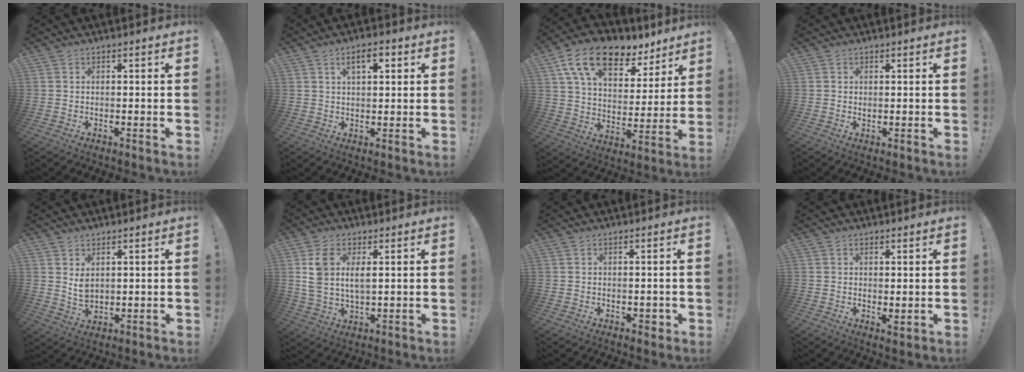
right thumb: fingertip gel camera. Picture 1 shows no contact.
{"total": 5.3, "force": [2.3, 2.1, 4.3], "torque": [-0.065, -0.001, 0.035]}
{"total": 17.5, "force": [10.7, 9.2, 10.5], "torque": [-0.177, -0.057, 0.191]}
{"total": 0.5, "force": [0.4, 0.3, 0.1], "torque": [-0.001, -0.001, 0.008]}
{"total": 4.7, "force": [2.3, 3.1, 2.7], "torque": [-0.040, -0.014, 0.044]}
{"total": 8.0, "force": [2.5, 4.6, 6.1], "torque": [-0.100, -0.004, 0.046]}
{"total": 1.5, "force": [-0.2, 1.2, 0.9], "torque": [-0.004, 0.000, -0.006]}
{"total": 2.0, "force": [1.1, 0.7, 1.5], "torque": [-0.017, -0.009, 0.019]}